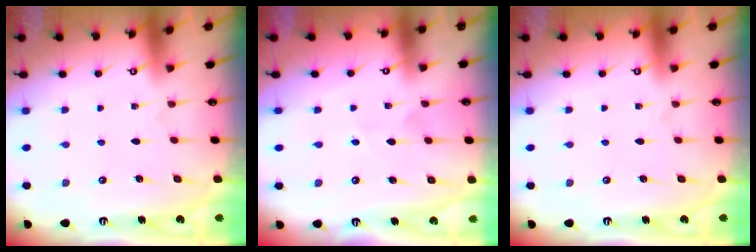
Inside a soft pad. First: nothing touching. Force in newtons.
{"total": 2.6, "press": 2.4, "slide": 1.0}
{"total": 0.0}